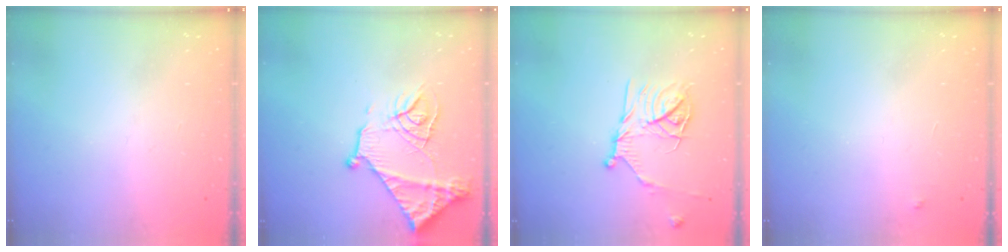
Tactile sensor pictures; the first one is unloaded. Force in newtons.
{"total": 17.6, "press": 17.5, "slide": 1.7}
{"total": 15.9, "press": 15.9, "slide": 1.5}
{"total": 4.0, "press": 4.0, "slide": 0.2}